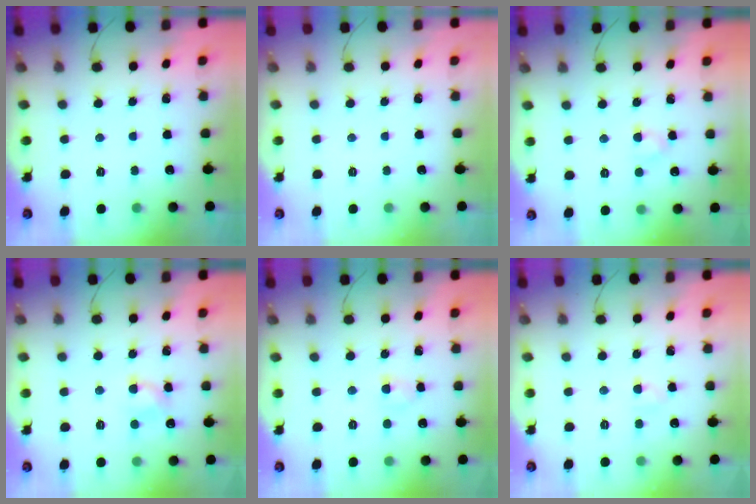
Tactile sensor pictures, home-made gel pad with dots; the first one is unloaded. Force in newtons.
{"total": 0.0}
{"total": 3.2, "press": 2.9, "slide": 1.2}
{"total": 4.5, "press": 4.4, "slide": 0.9}
{"total": 3.3, "press": 3.0, "slide": 1.3}
{"total": 3.0, "press": 2.8, "slide": 1.0}